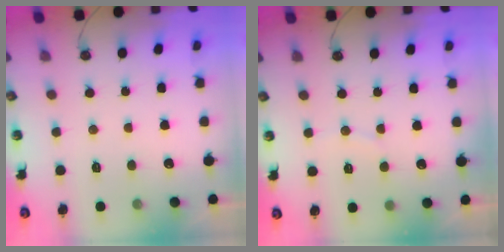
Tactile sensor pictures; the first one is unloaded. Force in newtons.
{"total": 4.4, "press": 4.3, "slide": 0.5}